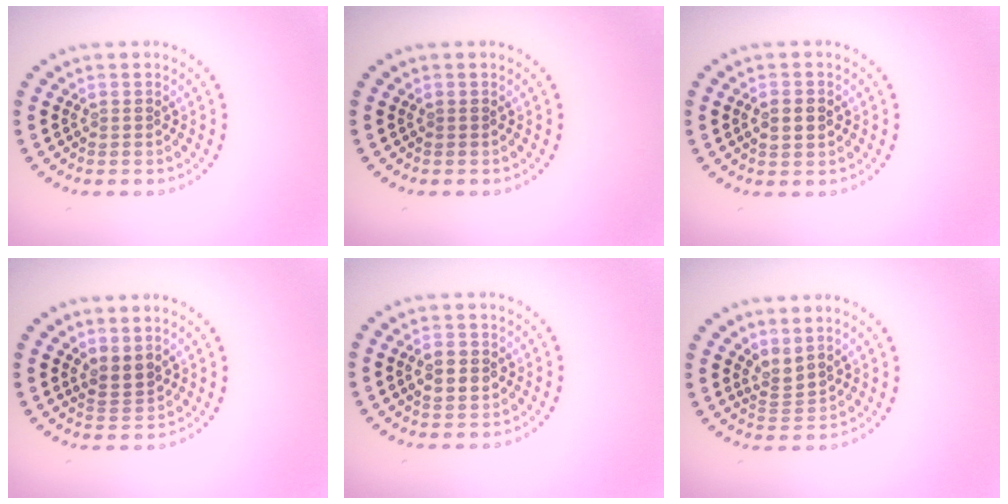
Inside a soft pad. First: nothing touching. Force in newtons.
{"total": 0.0}
{"total": 2.7, "press": 2.7, "slide": 0.1}
{"total": 2.0, "press": 1.6, "slide": 1.2}
{"total": 2.3, "press": 2.2, "slide": 0.1}
{"total": 2.3, "press": 1.5, "slide": 1.7}